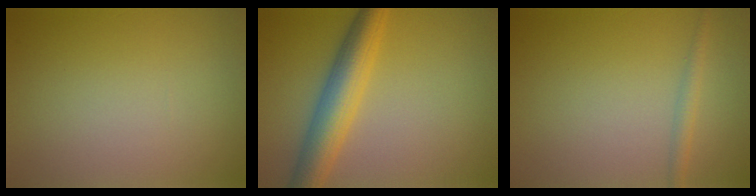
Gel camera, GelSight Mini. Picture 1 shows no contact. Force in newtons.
{"total": 5.5, "press": 5.5, "slide": 0.1}
{"total": 1.4, "press": 1.4, "slide": 0.1}